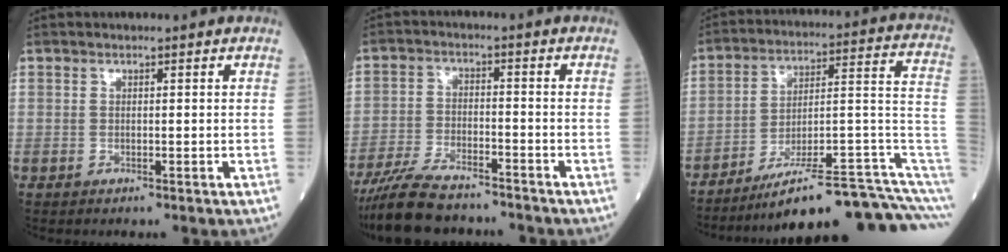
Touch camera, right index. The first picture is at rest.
{"total": 11.3, "force": [-9.9, 2.2, 4.9], "torque": [-0.093, -0.018, -0.168]}
{"total": 21.3, "force": [-16.1, -0.3, 14.0], "torque": [-0.117, 0.046, -0.242]}